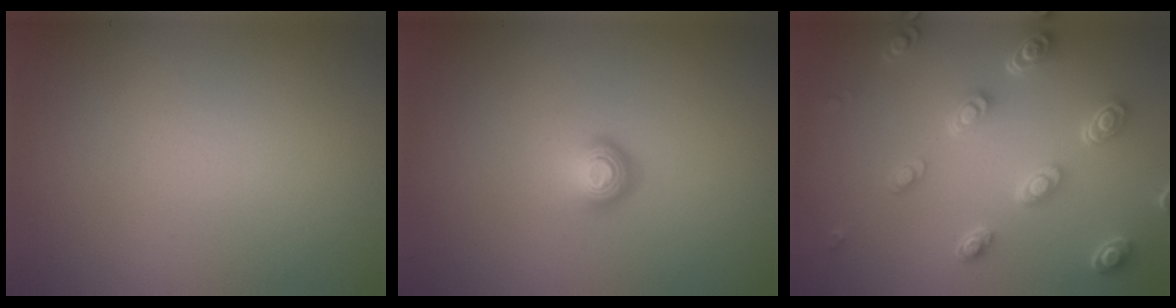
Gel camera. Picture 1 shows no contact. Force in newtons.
{"total": 1.8, "press": 1.1, "slide": 1.5}
{"total": 4.9, "press": 3.8, "slide": 3.1}